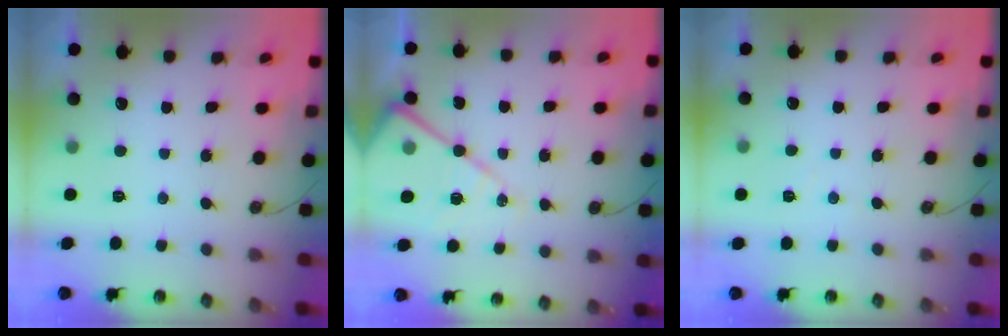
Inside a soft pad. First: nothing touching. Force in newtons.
{"total": 15.2, "press": 15.1, "slide": 1.4}
{"total": 2.9, "press": 2.9, "slide": 0.5}